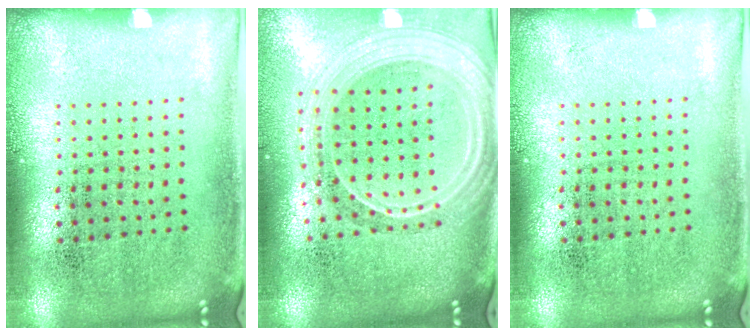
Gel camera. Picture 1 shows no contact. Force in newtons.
{"total": 2.5, "press": 2.2, "slide": 1.3}
{"total": 0.0}